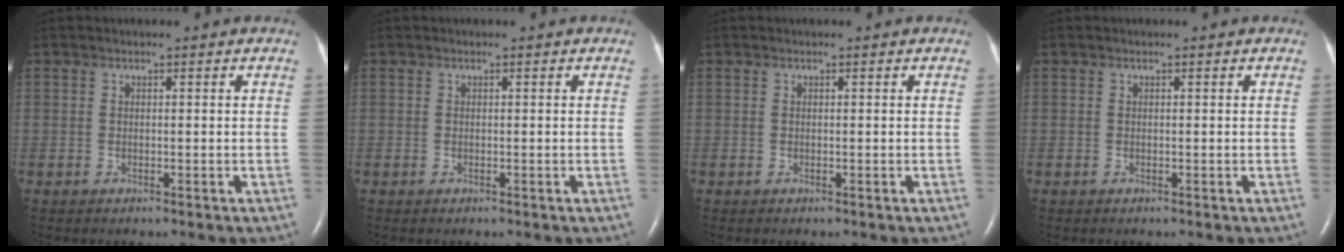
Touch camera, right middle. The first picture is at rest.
{"total": 0.0}
{"total": 0.0}
{"total": 0.0}